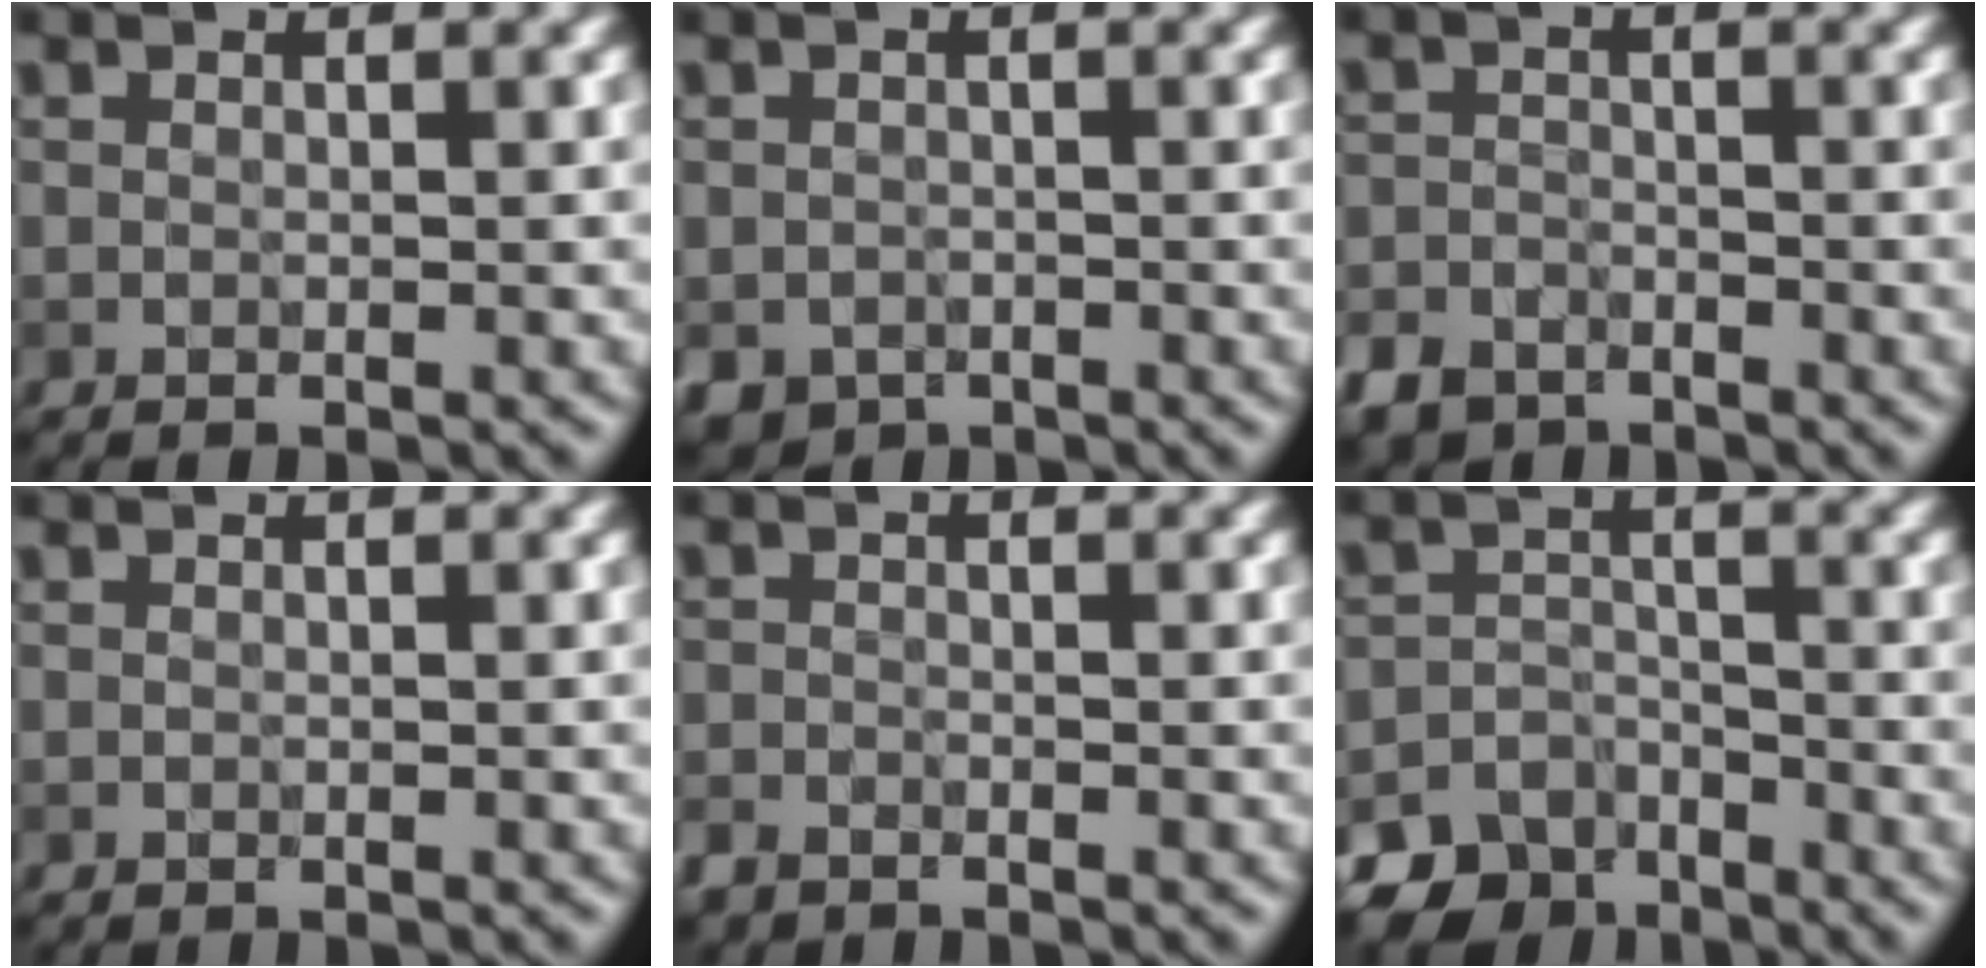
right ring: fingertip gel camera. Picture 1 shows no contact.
{"total": 2.1, "force": [-1.3, 1.7, 0.4], "torque": [-0.002, -0.010, -0.023]}
{"total": 3.2, "force": [-2.5, 1.9, 0.6], "torque": [-0.013, -0.004, -0.051]}
{"total": 0.0}
{"total": 1.5, "force": [-1.3, 0.7, 0.2], "torque": [-0.003, -0.004, -0.032]}
{"total": 7.7, "force": [-6.0, 4.8, 1.1], "torque": [0.002, -0.015, -0.096]}